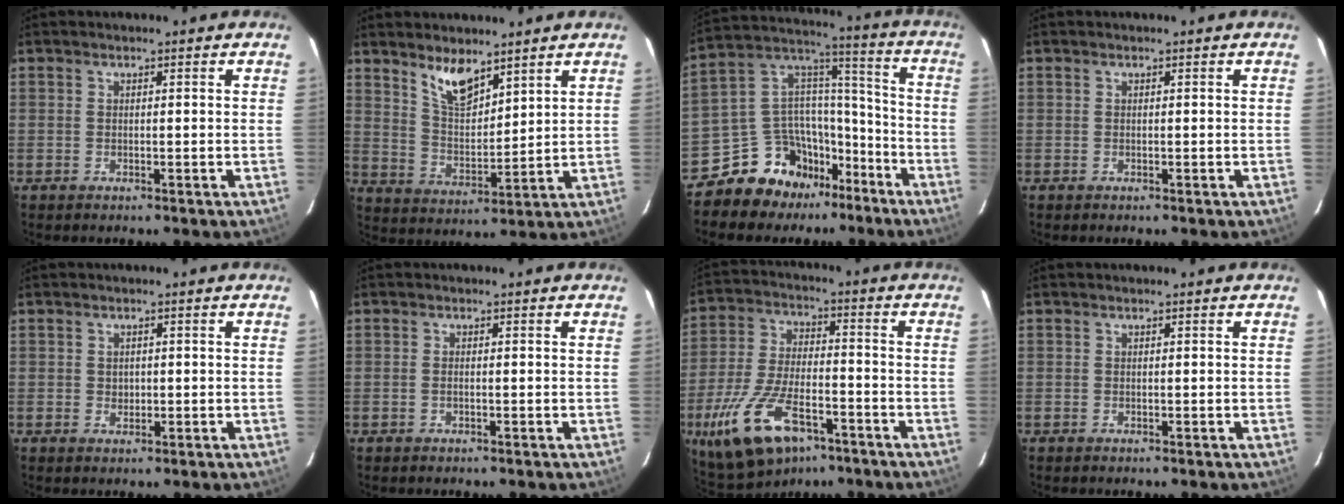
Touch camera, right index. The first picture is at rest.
{"total": 8.0, "force": [5.9, 2.8, 4.7], "torque": [-0.084, -0.002, 0.118]}
{"total": 14.5, "force": [-10.8, 8.9, 4.1], "torque": [-0.093, 0.074, -0.176]}
{"total": 0.0}
{"total": 1.4, "force": [0.2, 1.2, 0.6], "torque": [-0.006, 0.002, 0.005]}
{"total": 0.6, "force": [0.0, 0.2, 0.5], "torque": [-0.012, 0.001, -0.002]}
{"total": 17.3, "force": [-9.5, 8.1, 11.9], "torque": [-0.258, -0.028, -0.169]}
{"total": 0.0}